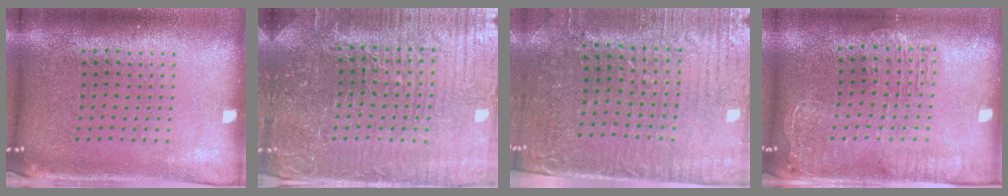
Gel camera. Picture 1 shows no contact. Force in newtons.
{"total": 5.4, "press": 5.1, "slide": 1.9}
{"total": 3.5, "press": 3.1, "slide": 1.5}
{"total": 2.1, "press": 1.9, "slide": 0.9}